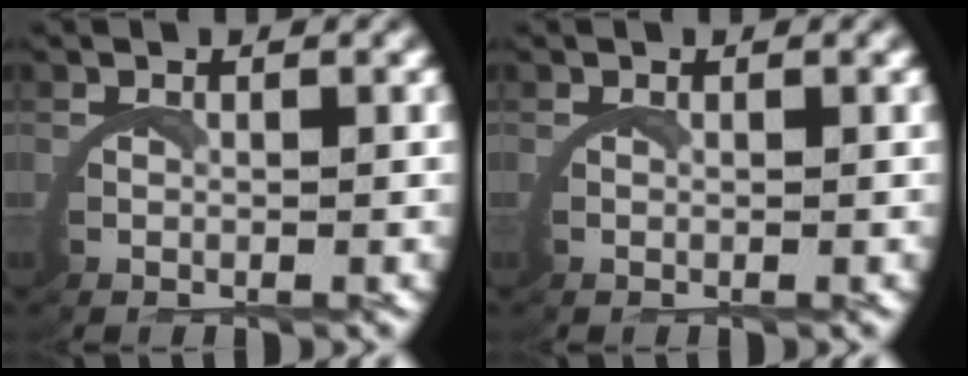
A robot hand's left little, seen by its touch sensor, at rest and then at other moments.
{"total": 0.0}